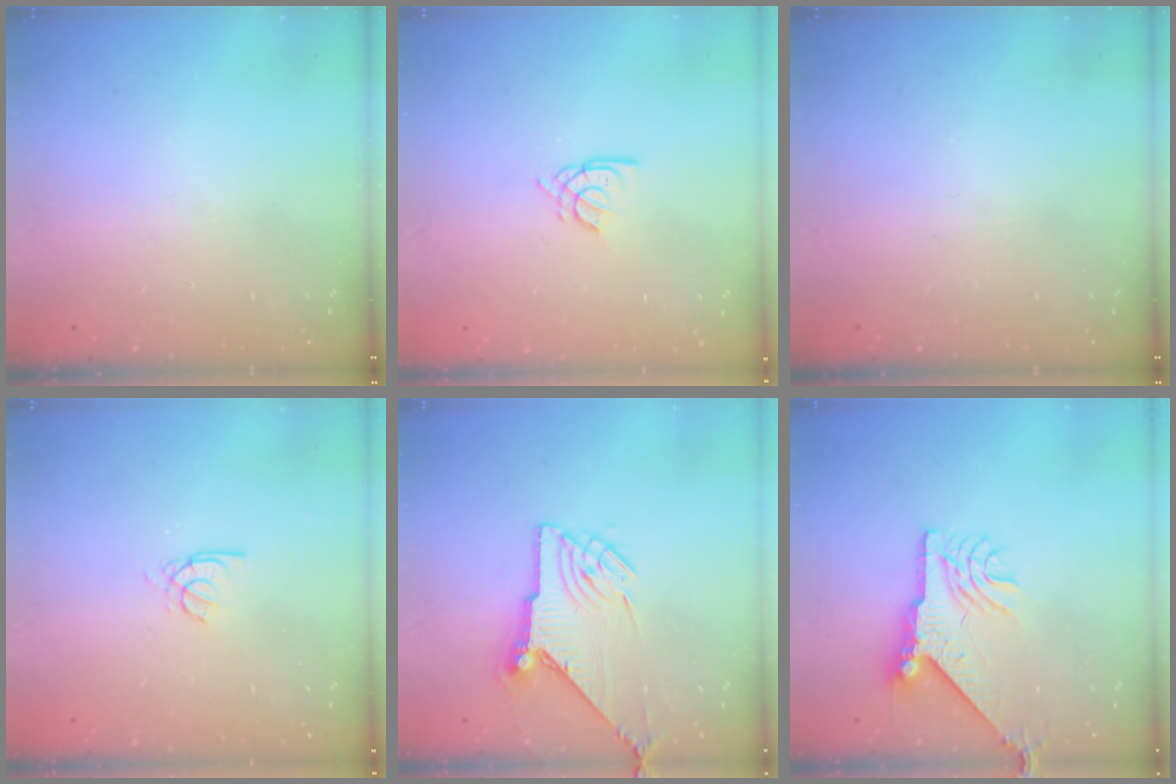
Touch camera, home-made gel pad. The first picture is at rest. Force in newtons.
{"total": 3.3, "press": 3.3, "slide": 0.3}
{"total": 0.0}
{"total": 2.6, "press": 2.6, "slide": 0.4}
{"total": 11.3, "press": 11.3, "slide": 0.9}
{"total": 9.4, "press": 9.4, "slide": 1.2}